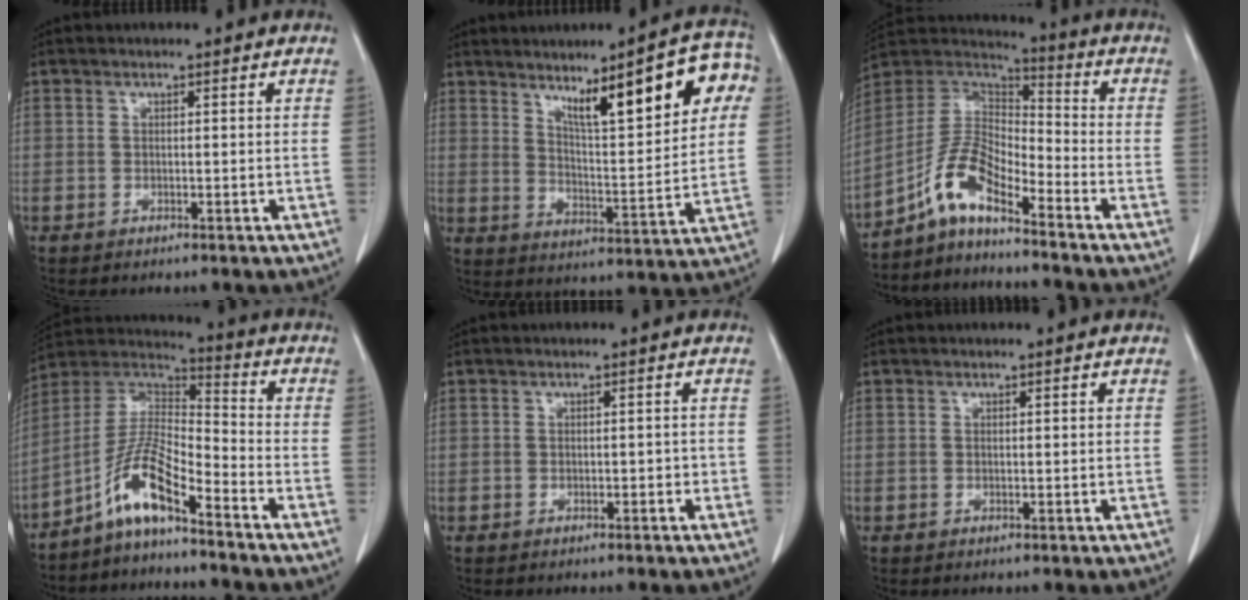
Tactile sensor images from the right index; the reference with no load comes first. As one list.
[{"total": 16.1, "force": [7.5, 3.0, 13.9], "torque": [-0.186, 0.013, 0.113]}, {"total": 9.1, "force": [-6.5, 2.5, 5.9], "torque": [-0.135, 0.028, -0.128]}, {"total": 9.7, "force": [-6.6, 1.1, 7.0], "torque": [-0.148, 0.017, -0.130]}, {"total": 0.8, "force": [-0.3, 0.5, 0.5], "torque": [-0.006, 0.003, -0.002]}, {"total": 0.0}]